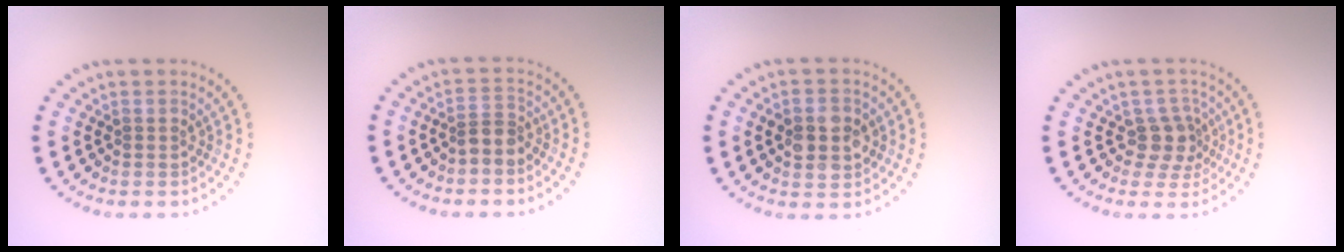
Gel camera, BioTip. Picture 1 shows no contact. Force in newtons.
{"total": 1.9, "press": 1.5, "slide": 1.2}
{"total": 4.0, "press": 3.9, "slide": 0.2}
{"total": 2.7, "press": 2.1, "slide": 1.7}